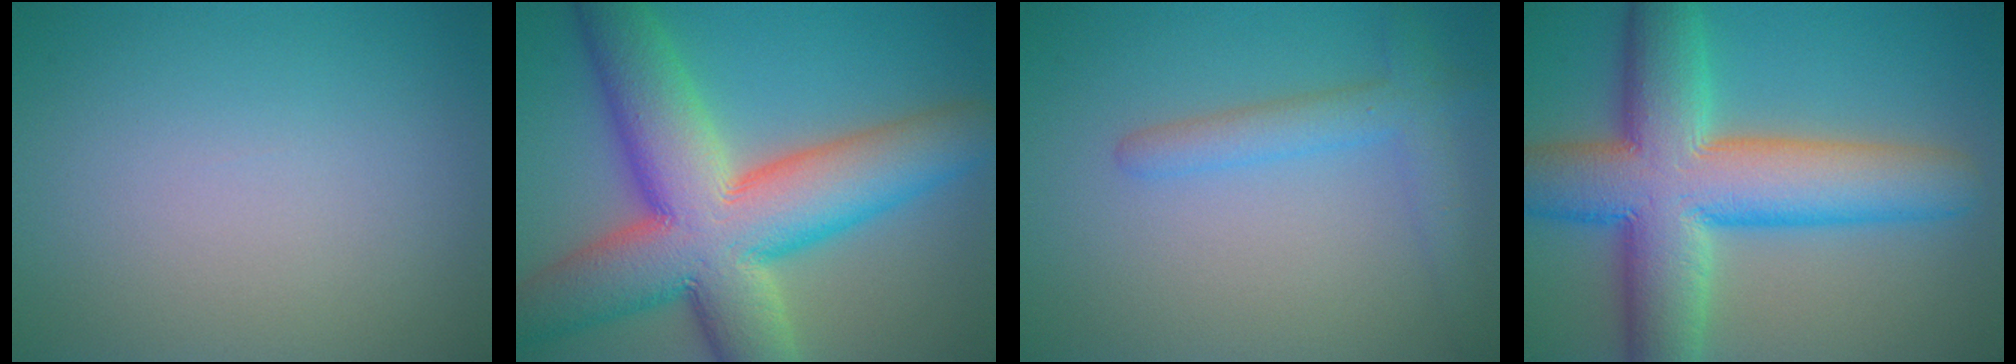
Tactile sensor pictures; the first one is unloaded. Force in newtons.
{"total": 14.4, "press": 14.4, "slide": 0.9}
{"total": 2.9, "press": 2.9, "slide": 0.1}
{"total": 12.7, "press": 12.7, "slide": 0.5}